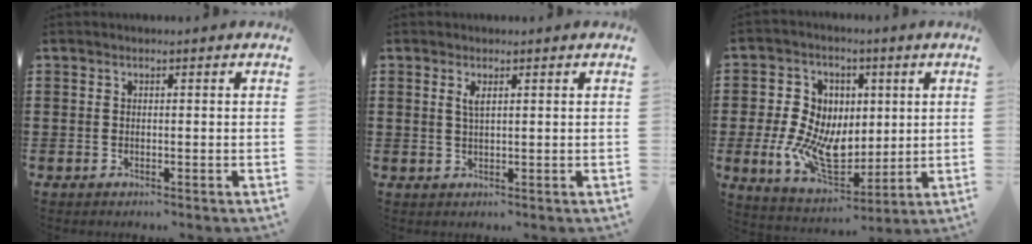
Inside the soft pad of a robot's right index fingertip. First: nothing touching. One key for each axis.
{"total": 1.8, "fx": 0.9, "fy": 0.5, "fz": 1.4, "tx": -0.030, "ty": 0.003, "tz": 0.014}
{"total": 10.8, "fx": -0.8, "fy": 7.9, "fz": 7.2, "tx": -0.189, "ty": 0.009, "tz": -0.013}